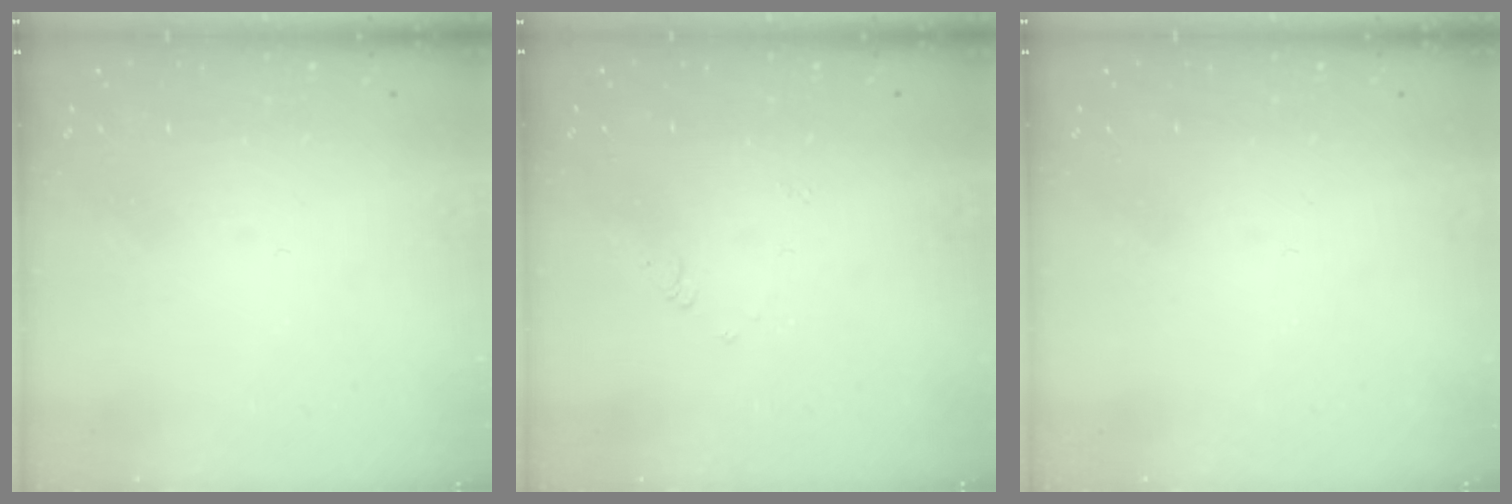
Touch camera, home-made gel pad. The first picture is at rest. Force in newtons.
{"total": 3.0, "press": 3.0, "slide": 0.4}
{"total": 0.0}